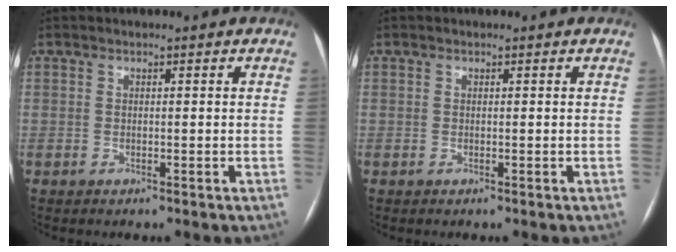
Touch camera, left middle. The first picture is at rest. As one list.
[{"total": 0.0}]